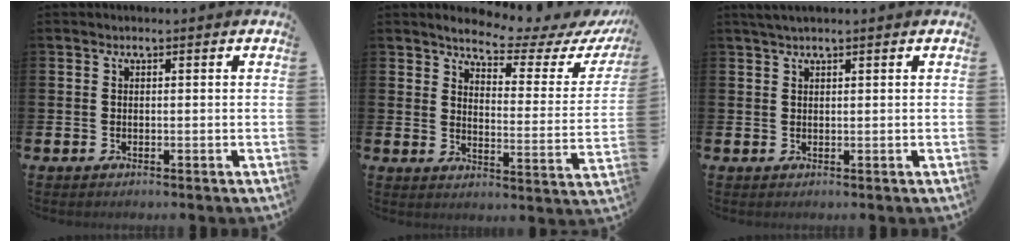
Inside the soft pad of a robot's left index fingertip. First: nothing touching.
{"total": 5.2, "force": [4.7, 0.9, 2.0], "torque": [-0.049, -0.039, 0.071]}
{"total": 1.5, "force": [1.2, 0.1, 0.9], "torque": [-0.026, 0.007, 0.023]}